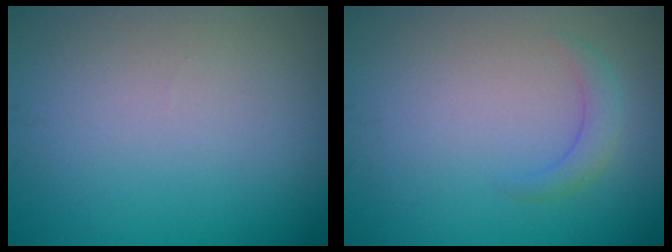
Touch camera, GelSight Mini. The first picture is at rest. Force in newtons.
{"total": 1.5, "press": 1.5, "slide": 0.1}